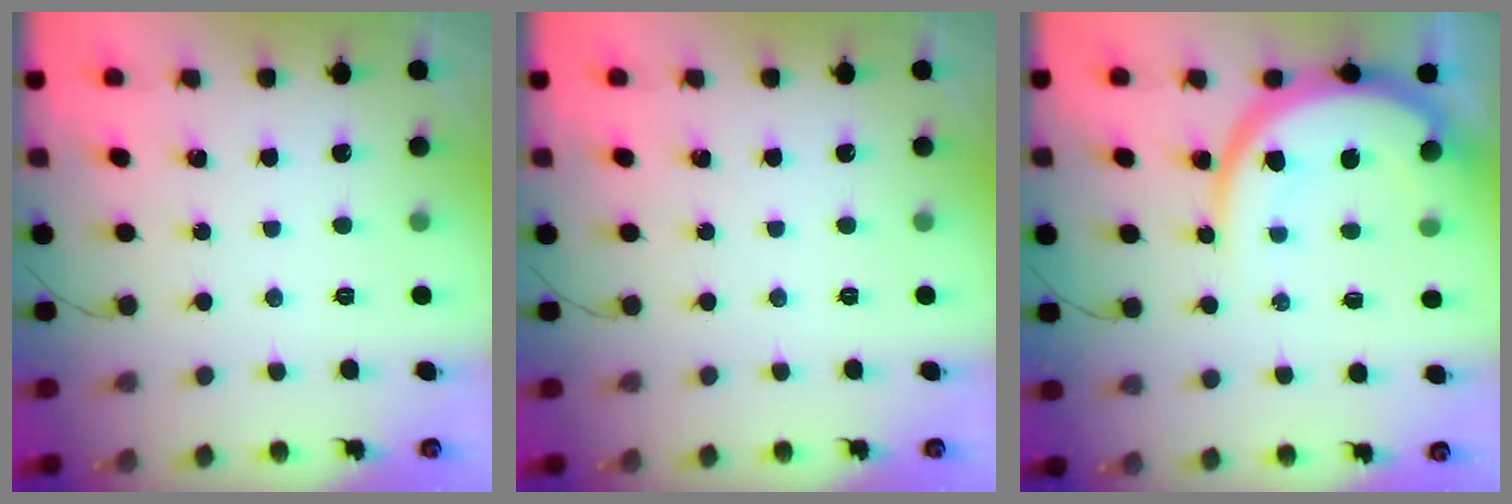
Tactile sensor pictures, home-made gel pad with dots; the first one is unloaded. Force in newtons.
{"total": 0.0}
{"total": 12.4, "press": 12.3, "slide": 1.2}